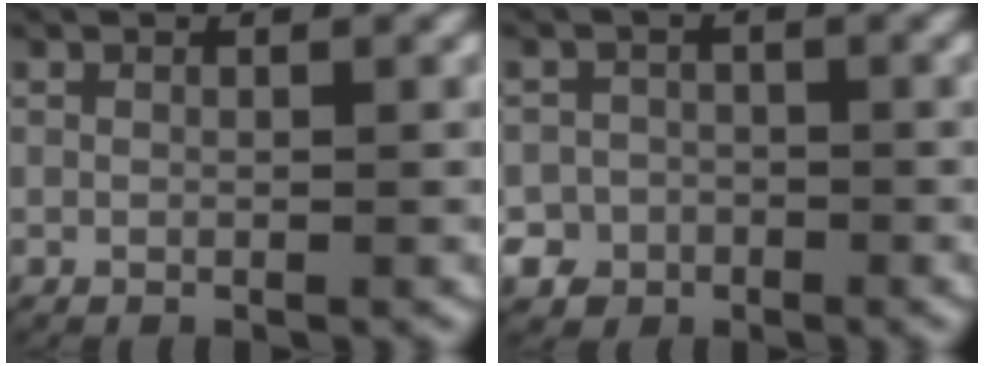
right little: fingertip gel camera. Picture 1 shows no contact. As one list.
[{"total": 7.3, "force": [-3.3, 6.4, 1.2], "torque": [-0.026, -0.016, -0.065]}]